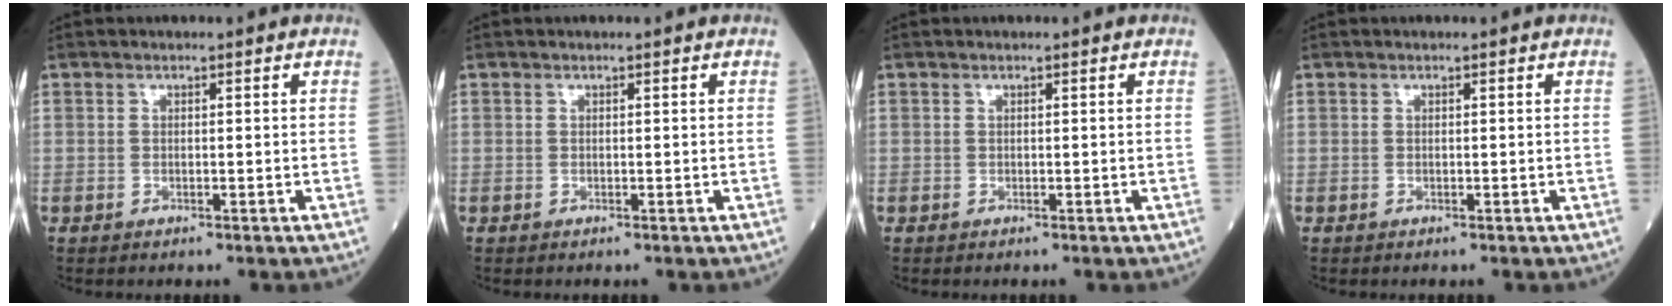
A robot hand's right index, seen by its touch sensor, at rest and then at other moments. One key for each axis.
{"total": 0.0}
{"total": 0.0}
{"total": 0.0}